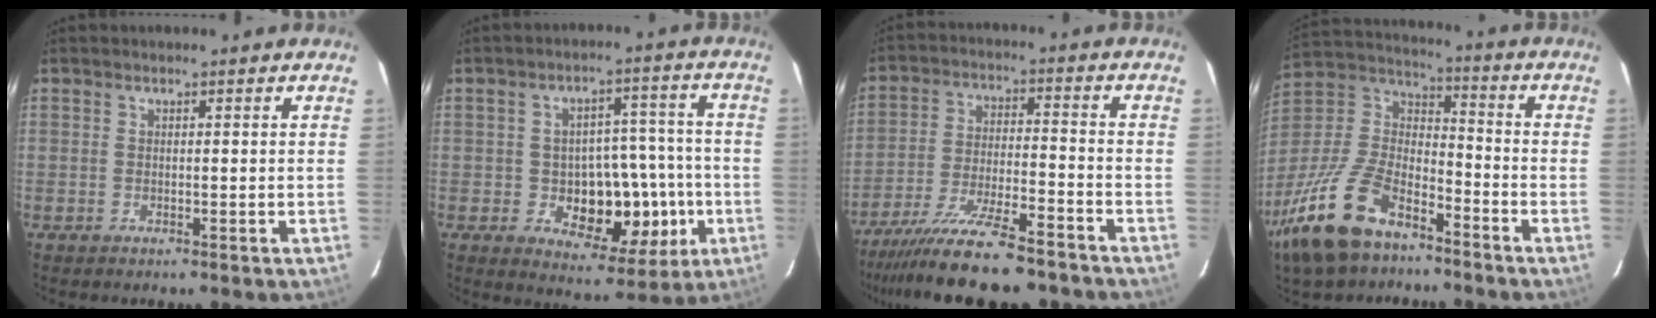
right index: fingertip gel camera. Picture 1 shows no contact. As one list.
[{"total": 12.6, "force": [-2.9, 7.1, 10.0], "torque": [-0.125, 0.029, -0.024]}, {"total": 14.7, "force": [-12.4, 1.3, 7.8], "torque": [-0.138, -0.025, -0.204]}, {"total": 16.8, "force": [-11.2, 7.1, 10.3], "torque": [-0.232, 0.001, -0.214]}]